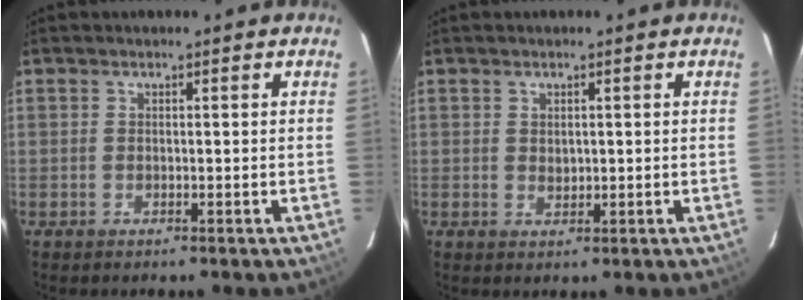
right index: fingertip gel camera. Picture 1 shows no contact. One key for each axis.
{"total": 1.5, "fx": 0.4, "fy": 1.3, "fz": 0.8, "tx": -0.009, "ty": 0.000, "tz": 0.010}